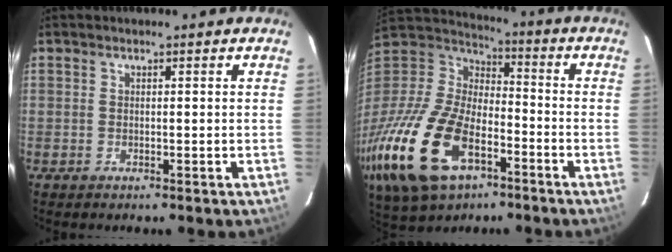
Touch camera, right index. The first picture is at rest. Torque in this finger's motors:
{"motor_torque": [1.58, -0.56, 1.05, 0.18]}